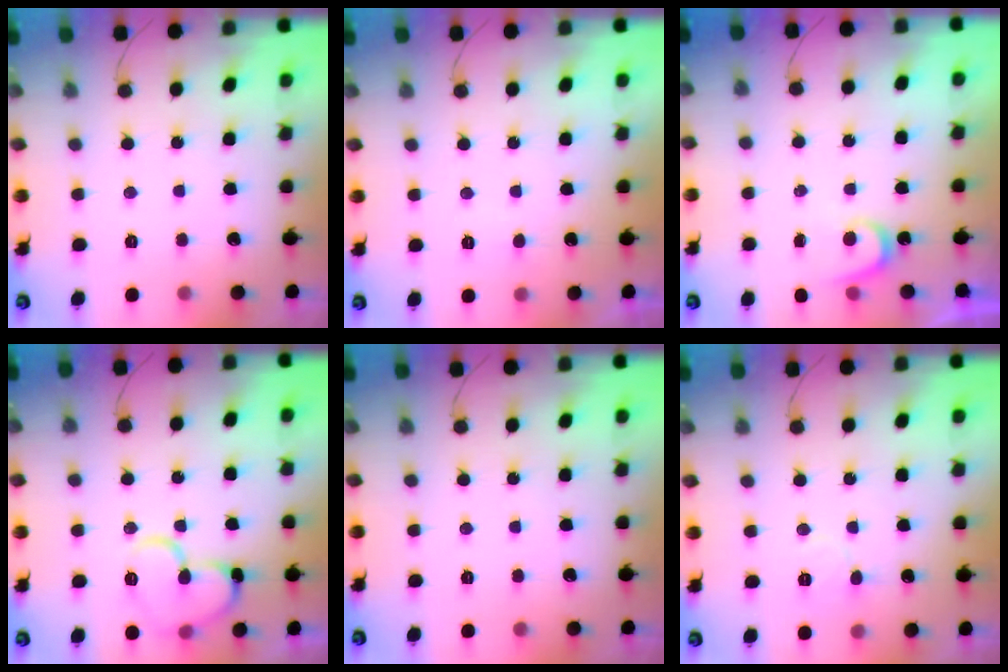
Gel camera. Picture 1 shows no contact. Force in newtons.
{"total": 2.4, "press": 2.4, "slide": 0.2}
{"total": 3.4, "press": 3.3, "slide": 0.3}
{"total": 13.2, "press": 13.1, "slide": 1.7}
{"total": 0.0}
{"total": 6.5, "press": 6.5, "slide": 0.4}